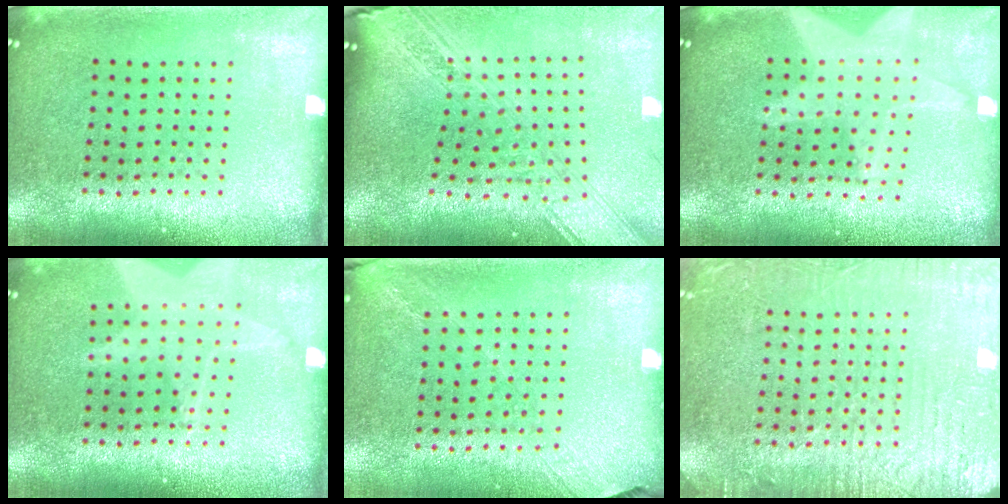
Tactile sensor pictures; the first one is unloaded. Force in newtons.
{"total": 3.5, "press": 2.6, "slide": 2.4}
{"total": 1.9, "press": 1.6, "slide": 1.0}
{"total": 1.3, "press": 1.3, "slide": 0.1}
{"total": 1.3, "press": 1.0, "slide": 0.9}
{"total": 5.0, "press": 5.0, "slide": 0.6}